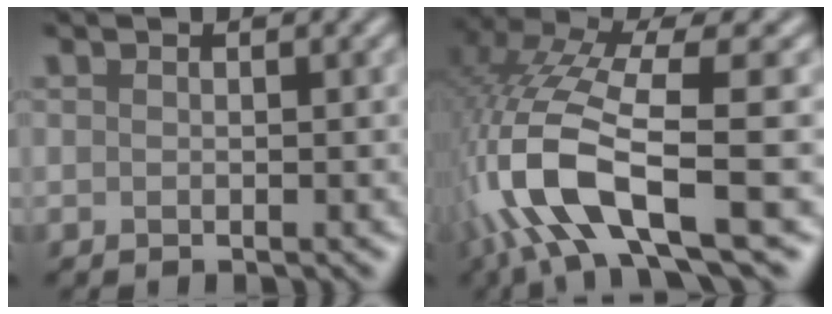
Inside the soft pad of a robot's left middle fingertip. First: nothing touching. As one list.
[{"total": 11.1, "force": [-3.3, 3.3, 10.0], "torque": [-0.215, 0.012, -0.061]}]